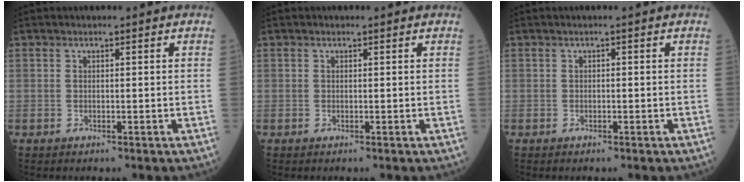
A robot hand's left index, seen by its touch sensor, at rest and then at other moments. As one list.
[{"total": 0.0}, {"total": 0.0}]